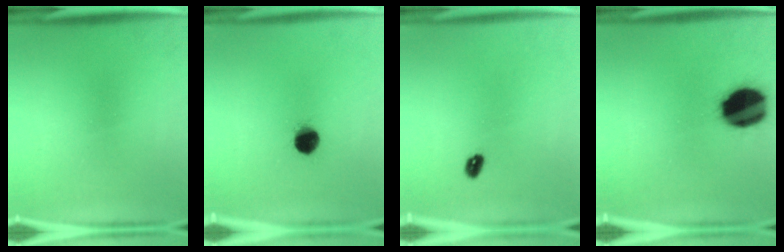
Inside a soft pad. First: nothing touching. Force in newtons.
{"total": 6.6}
{"total": 1.9}
{"total": 19.1}